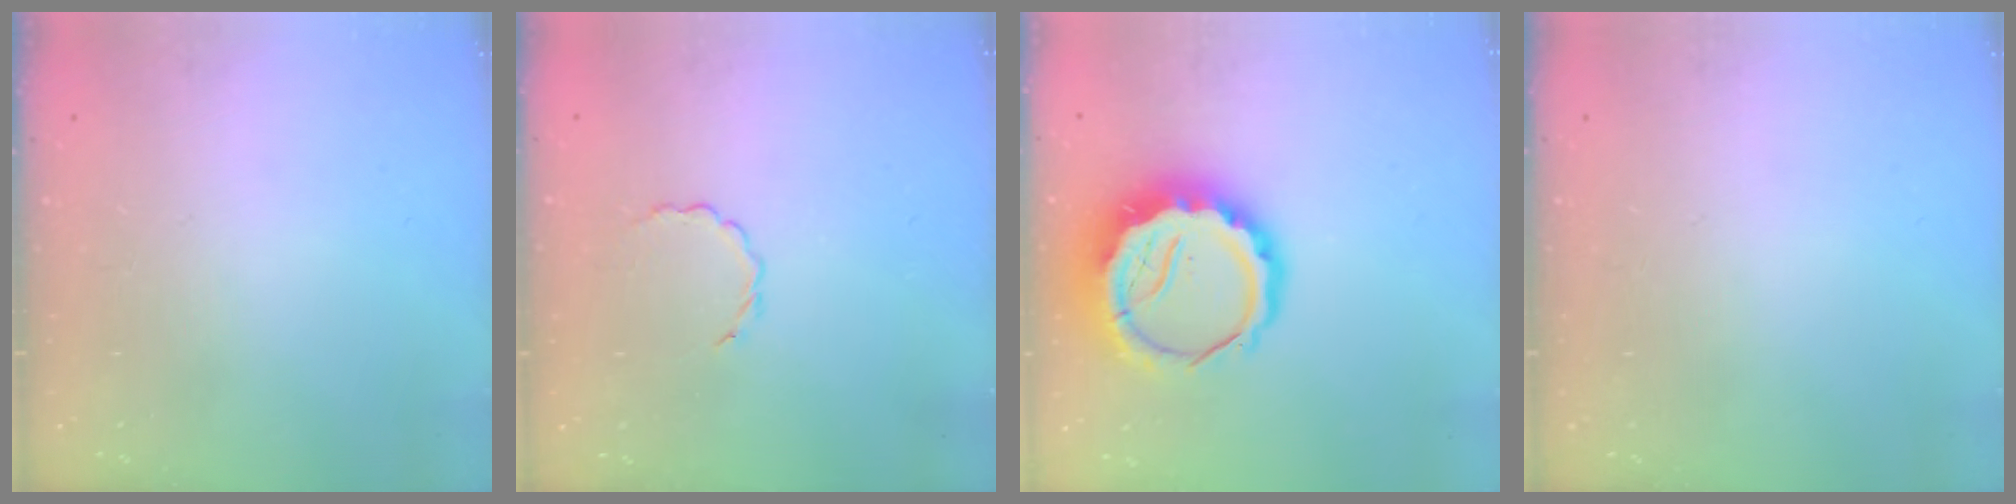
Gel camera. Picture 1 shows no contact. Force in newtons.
{"total": 2.7, "press": 2.5, "slide": 1.0}
{"total": 11.9, "press": 11.6, "slide": 2.4}
{"total": 0.0}